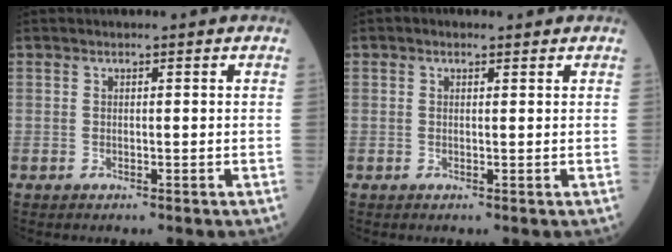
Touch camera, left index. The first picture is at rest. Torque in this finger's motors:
{"motor_torque": [0.82, -1.04, 0.06, 0.03]}